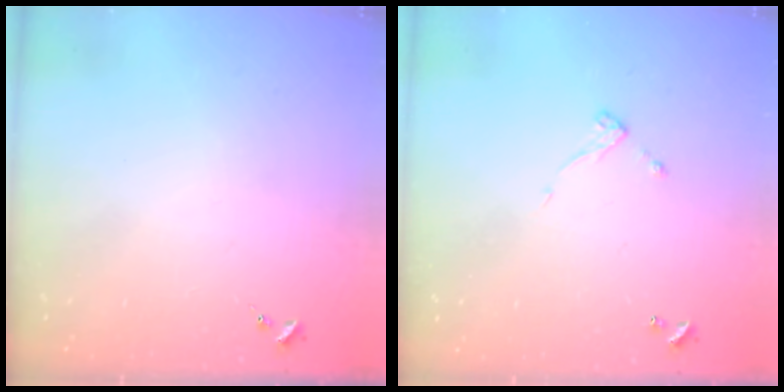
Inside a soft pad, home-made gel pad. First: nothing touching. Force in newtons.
{"total": 4.5, "press": 4.5, "slide": 0.5}